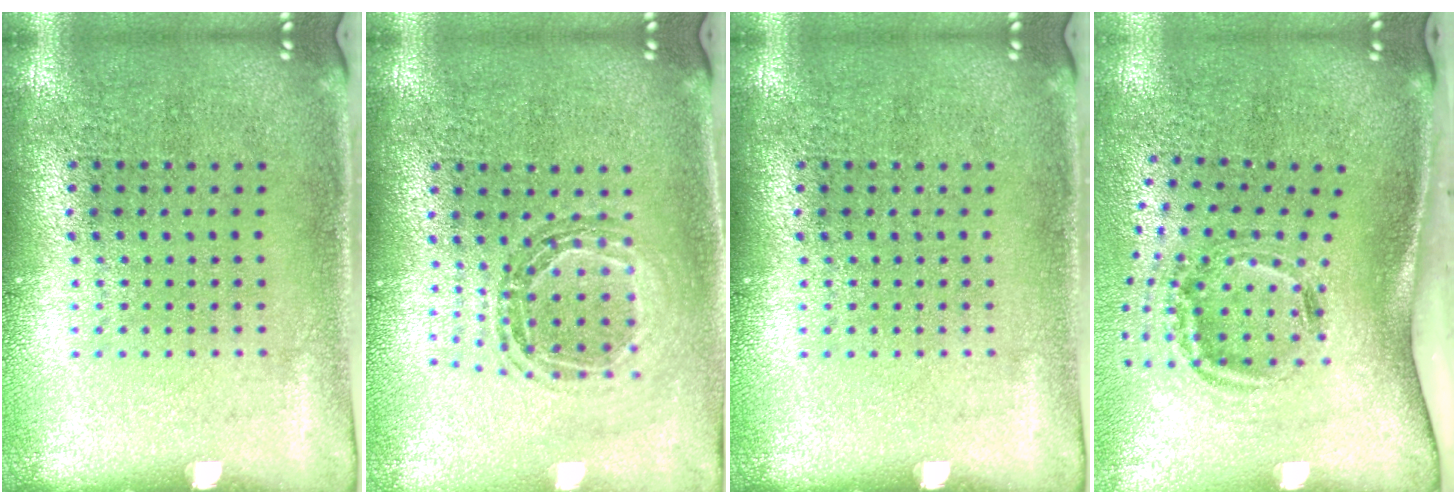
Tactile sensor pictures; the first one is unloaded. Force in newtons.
{"total": 0.8, "press": 0.8, "slide": 0.1}
{"total": 0.0}
{"total": 1.6, "press": 1.1, "slide": 1.1}